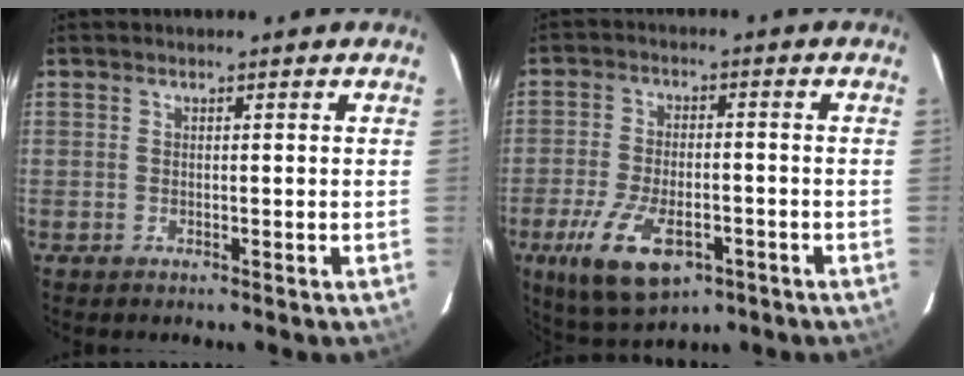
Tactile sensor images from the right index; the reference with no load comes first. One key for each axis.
{"total": 13.3, "fx": -6.6, "fy": 6.0, "fz": 9.8, "tx": -0.211, "ty": -0.027, "tz": -0.108}